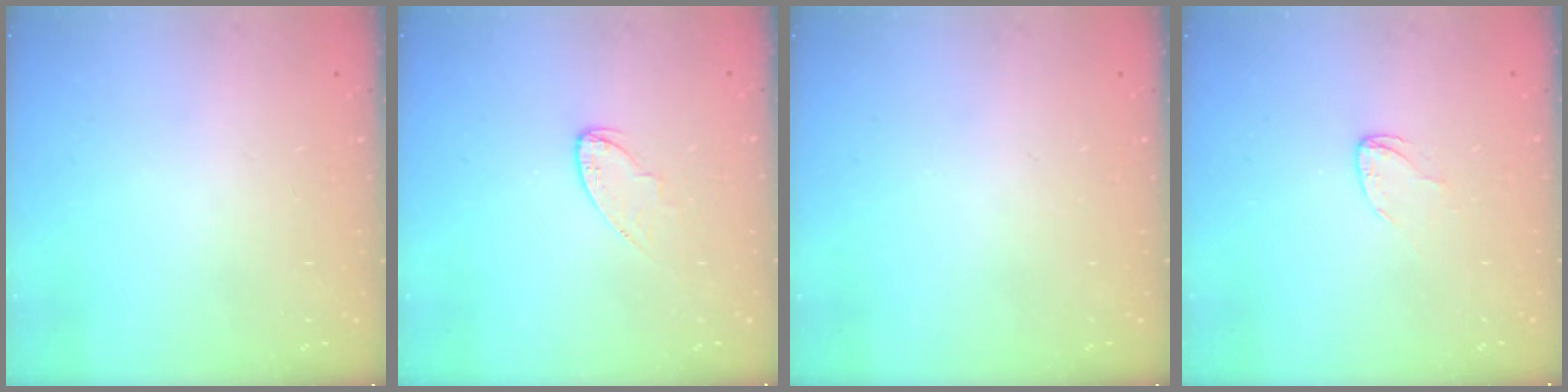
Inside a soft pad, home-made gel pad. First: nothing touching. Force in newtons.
{"total": 4.6, "press": 4.6, "slide": 0.3}
{"total": 0.0}
{"total": 3.2, "press": 3.2, "slide": 0.3}